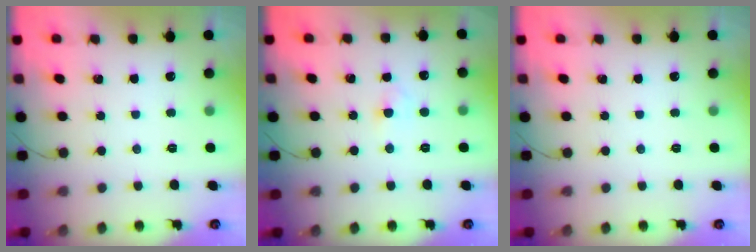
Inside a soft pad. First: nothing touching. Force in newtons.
{"total": 2.5, "press": 2.3, "slide": 0.9}
{"total": 0.0}